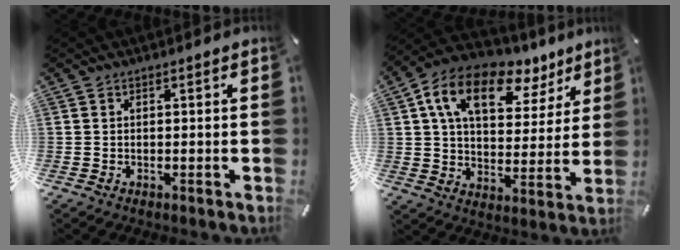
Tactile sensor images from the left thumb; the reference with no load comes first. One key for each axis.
{"total": 15.7, "fx": 8.4, "fy": 9.4, "fz": 9.4, "tx": -0.158, "ty": -0.033, "tz": 0.148}